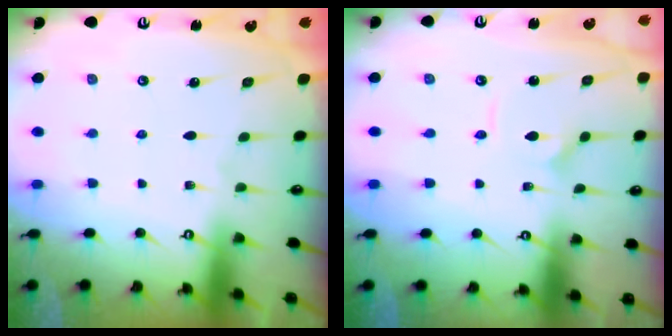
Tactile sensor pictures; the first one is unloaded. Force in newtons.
{"total": 3.4, "press": 3.4, "slide": 0.1}